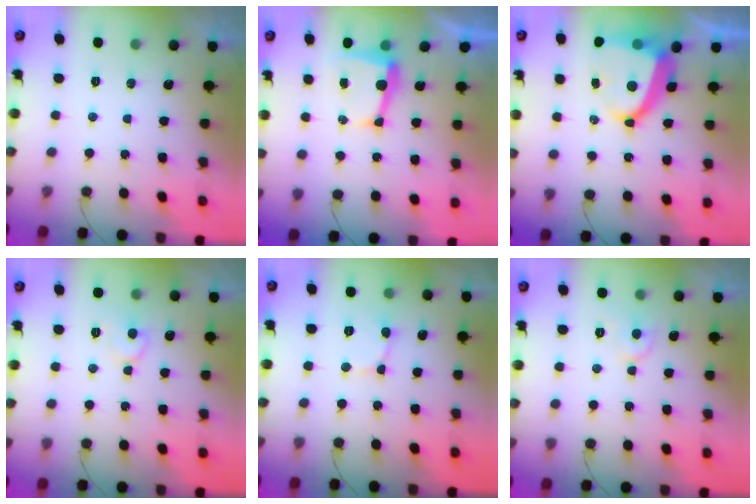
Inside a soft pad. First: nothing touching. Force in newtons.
{"total": 6.2, "press": 6.2, "slide": 0.4}
{"total": 12.5, "press": 12.4, "slide": 2.0}
{"total": 7.4, "press": 7.4, "slide": 0.7}
{"total": 2.3, "press": 2.3, "slide": 0.2}
{"total": 5.5, "press": 5.5, "slide": 0.6}